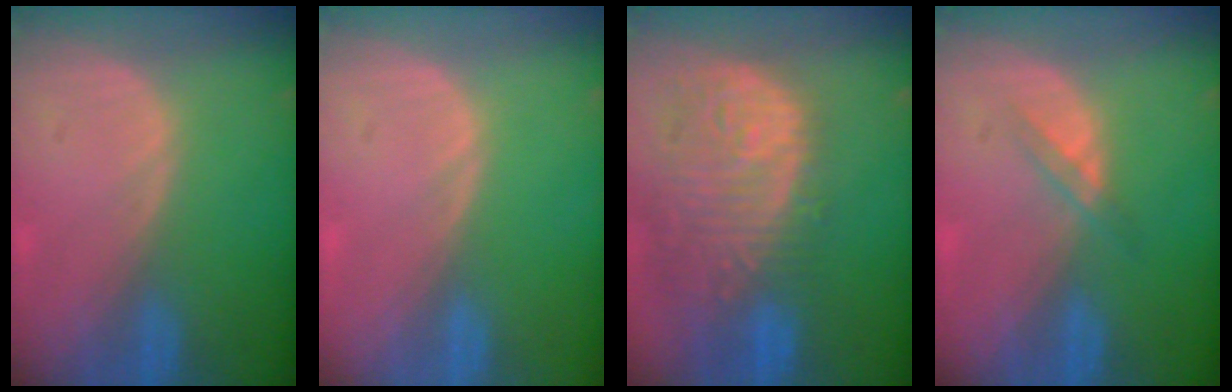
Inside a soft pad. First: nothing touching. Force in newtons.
{"total": 0.0}
{"total": 13.8, "press": 11.5, "slide": 7.7}
{"total": 1.8, "press": 1.8, "slide": 0.2}